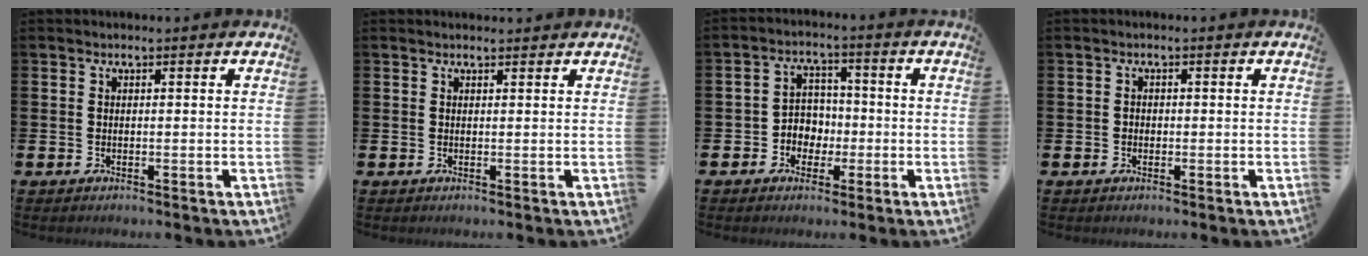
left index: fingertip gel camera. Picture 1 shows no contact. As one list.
[{"total": 0.5, "force": [0.5, 0.1, 0.1], "torque": [0.008, -0.004, 0.007]}, {"total": 4.0, "force": [-1.1, 3.7, 1.2], "torque": [-0.030, 0.003, -0.030]}, {"total": 0.9, "force": [-0.3, 0.8, 0.3], "torque": [0.000, 0.002, -0.009]}]